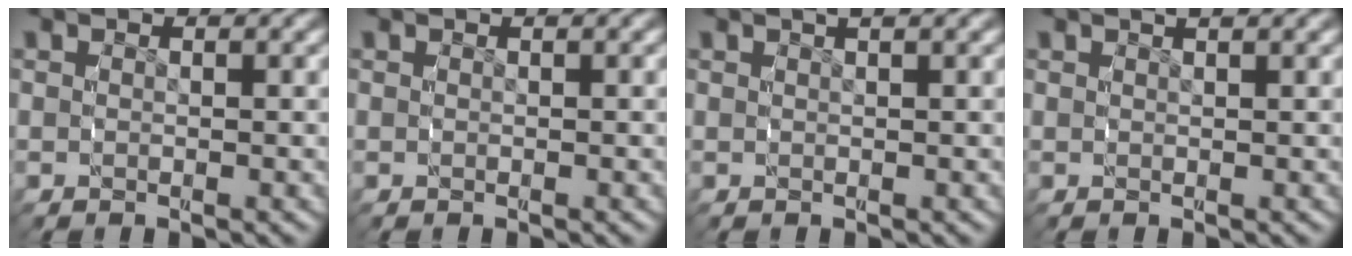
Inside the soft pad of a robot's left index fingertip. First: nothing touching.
{"total": 0.0}
{"total": 1.7, "force": [1.3, 0.1, 1.1], "torque": [-0.010, 0.010, 0.018]}
{"total": 1.5, "force": [1.2, 0.0, 0.8], "torque": [-0.008, 0.006, 0.018]}